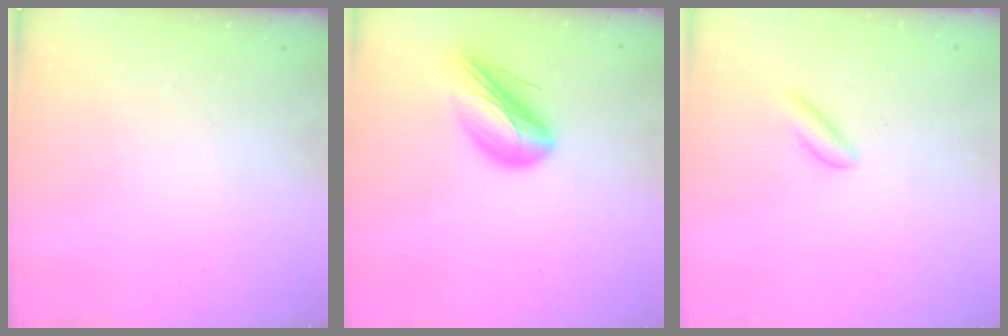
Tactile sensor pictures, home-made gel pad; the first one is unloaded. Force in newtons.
{"total": 13.4, "press": 13.2, "slide": 2.2}
{"total": 1.9, "press": 1.9, "slide": 0.4}